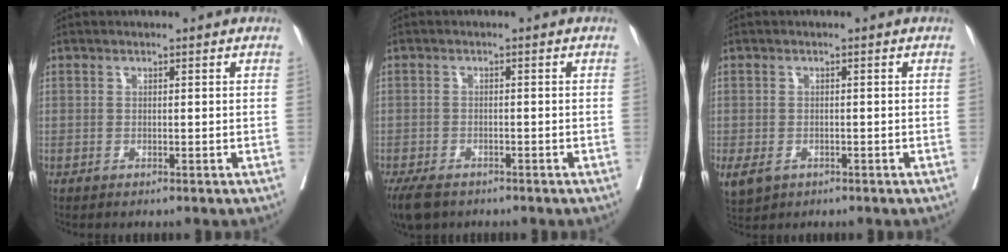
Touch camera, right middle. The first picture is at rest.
{"total": 6.1, "force": [-4.6, 2.9, 2.8], "torque": [-0.048, -0.008, -0.073]}
{"total": 7.0, "force": [-3.1, 5.4, 3.3], "torque": [-0.094, -0.010, -0.041]}